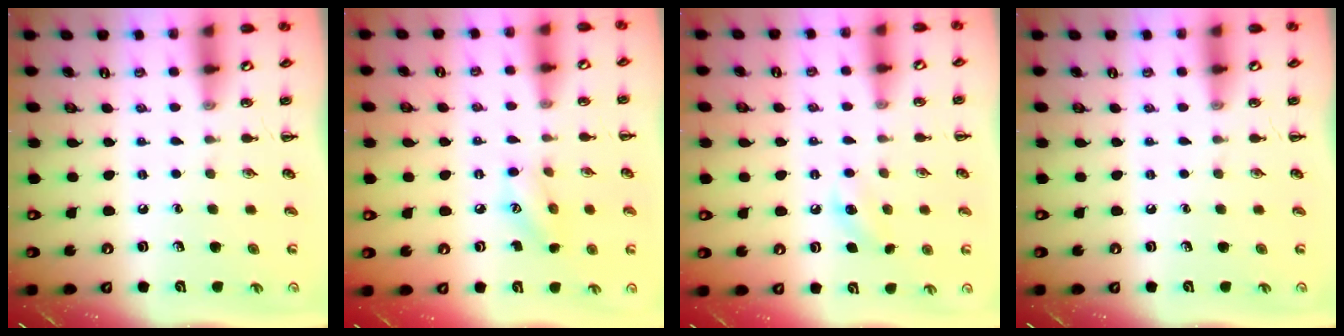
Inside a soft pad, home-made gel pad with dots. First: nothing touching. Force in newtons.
{"total": 7.2, "press": 7.2, "slide": 0.7}
{"total": 7.4, "press": 7.1, "slide": 1.7}
{"total": 0.0}